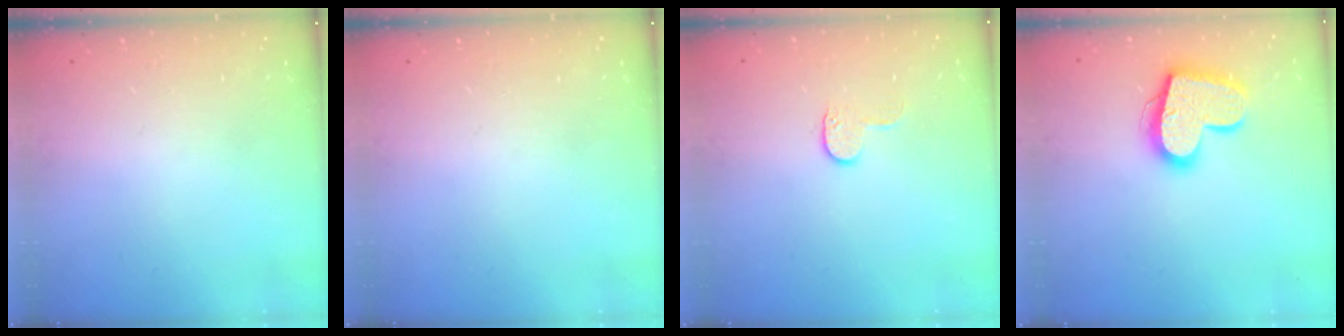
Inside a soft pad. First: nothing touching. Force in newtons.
{"total": 0.0}
{"total": 4.2, "press": 4.2, "slide": 0.3}
{"total": 17.9, "press": 17.9, "slide": 1.3}